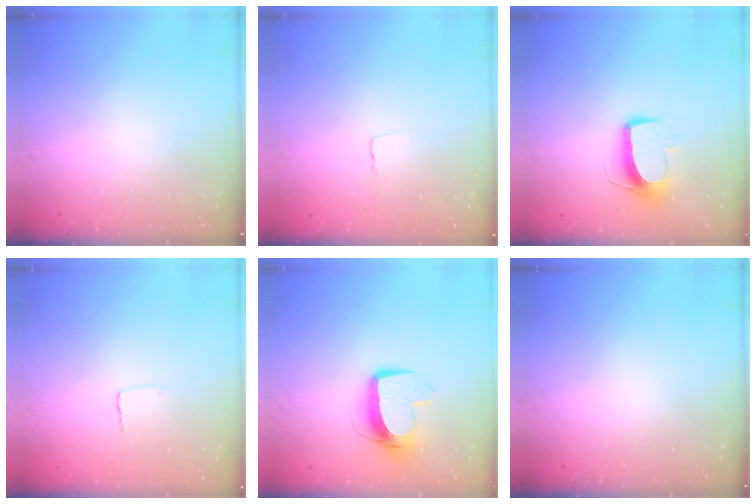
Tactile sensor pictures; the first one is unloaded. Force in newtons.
{"total": 2.3, "press": 2.3, "slide": 0.1}
{"total": 10.2, "press": 10.1, "slide": 0.5}
{"total": 2.6, "press": 2.6, "slide": 0.1}
{"total": 11.1, "press": 11.0, "slide": 1.0}
{"total": 0.0}